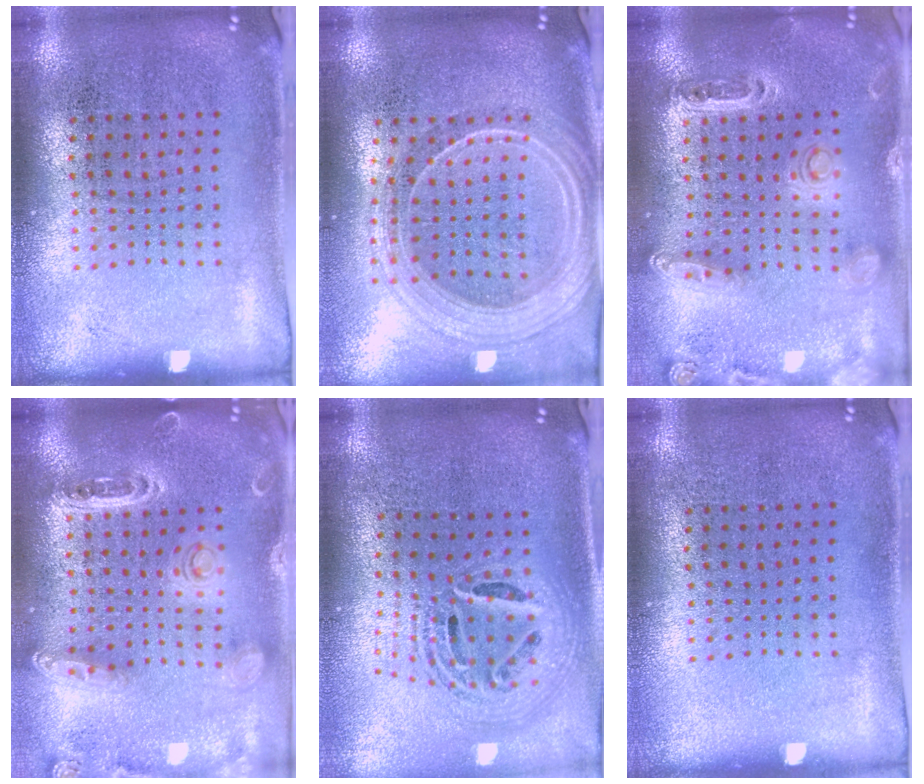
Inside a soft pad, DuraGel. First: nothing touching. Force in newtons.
{"total": 2.3, "press": 2.0, "slide": 1.1}
{"total": 1.3, "press": 1.2, "slide": 0.4}
{"total": 1.4, "press": 1.4, "slide": 0.0}
{"total": 2.4, "press": 1.8, "slide": 1.6}
{"total": 0.0}